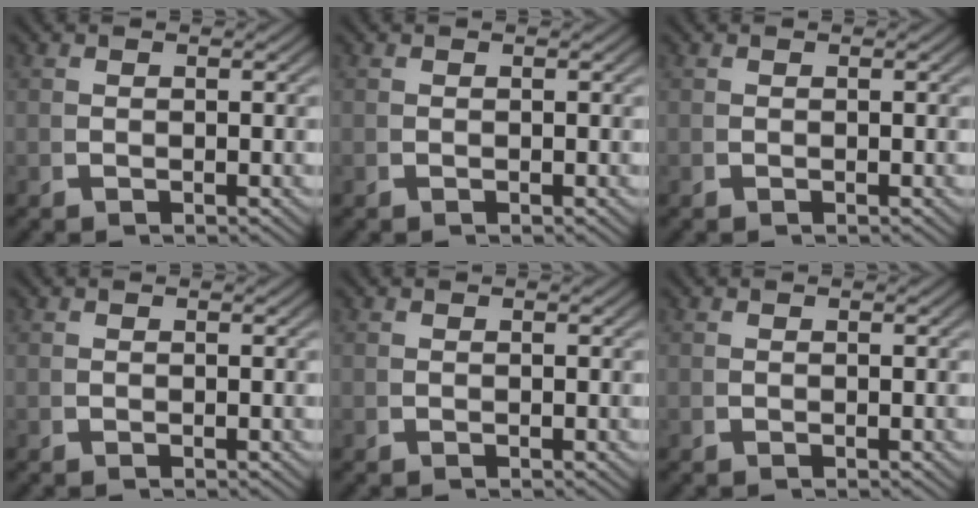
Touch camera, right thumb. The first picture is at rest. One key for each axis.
{"total": 0.0}
{"total": 0.0}
{"total": 0.0}
{"total": 0.0}
{"total": 0.0}